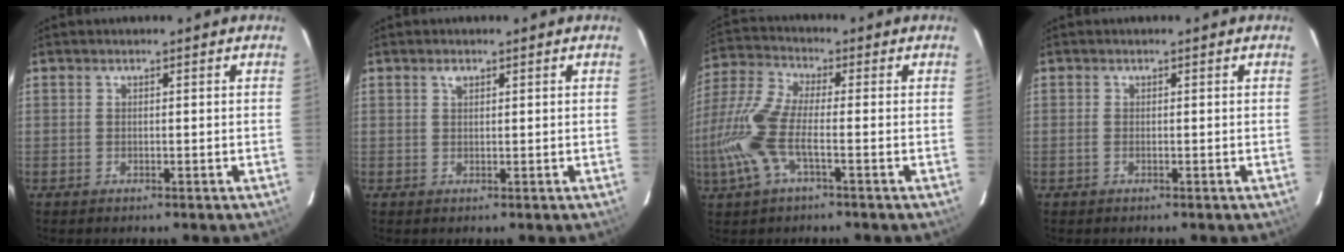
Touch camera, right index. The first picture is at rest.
{"total": 1.0, "force": [0.6, 0.6, 0.6], "torque": [-0.011, 0.004, 0.011]}
{"total": 12.1, "force": [-3.3, 3.7, 11.0], "torque": [-0.254, -0.002, -0.071]}
{"total": 0.7, "force": [-0.2, 0.2, 0.7], "torque": [-0.016, 0.000, -0.005]}